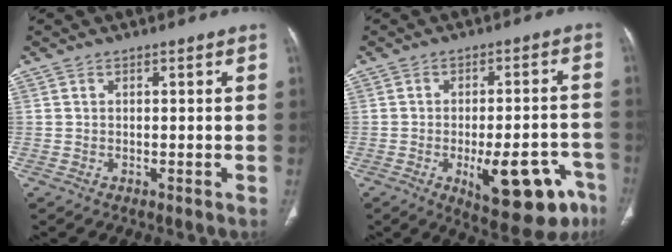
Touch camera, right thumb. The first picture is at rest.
{"total": 16.4, "force": [-7.6, 6.5, 13.0], "torque": [-0.120, 0.033, -0.088]}